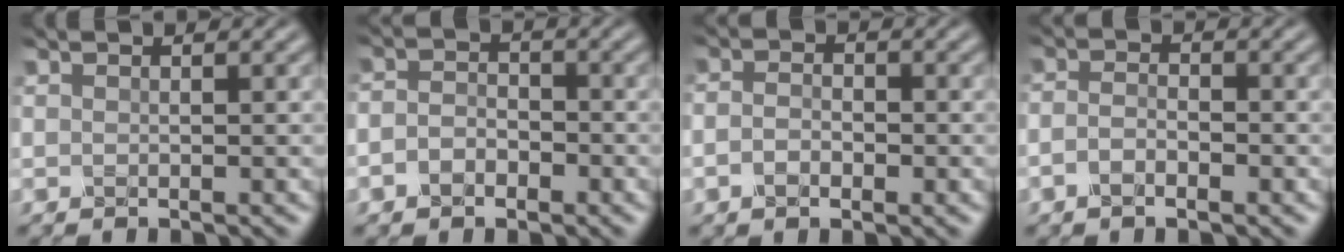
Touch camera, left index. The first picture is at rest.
{"total": 2.5, "force": [-1.2, 1.8, 1.3], "torque": [-0.024, 0.003, -0.030]}
{"total": 2.1, "force": [-0.7, 1.2, 1.5], "torque": [-0.030, 0.000, -0.018]}
{"total": 2.0, "force": [-1.0, 0.9, 1.5], "torque": [-0.029, 0.002, -0.024]}